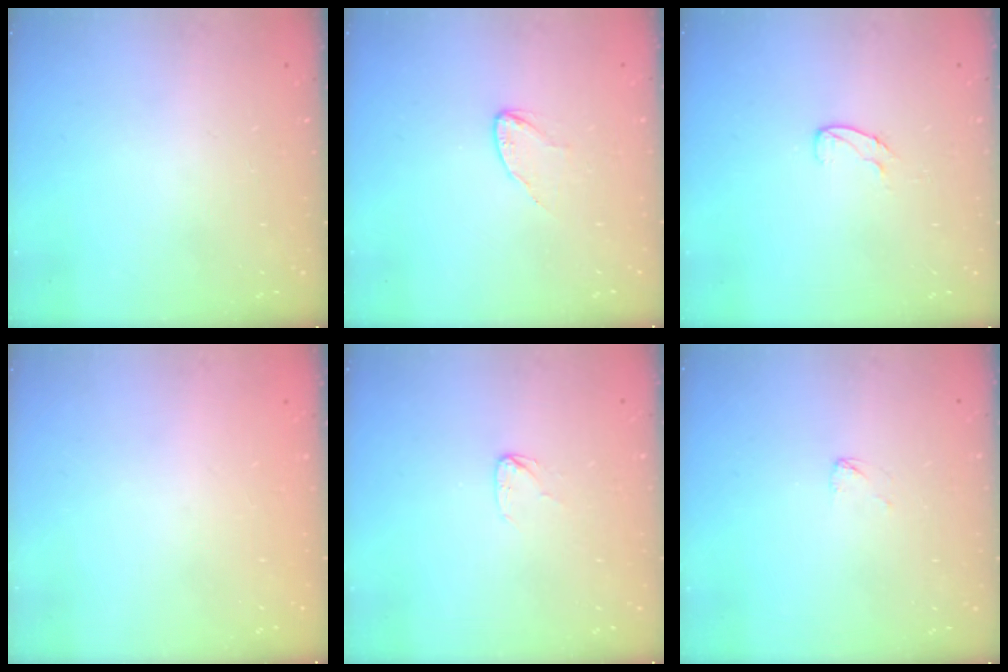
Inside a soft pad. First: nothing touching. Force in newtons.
{"total": 3.8, "press": 3.7, "slide": 0.4}
{"total": 5.5, "press": 5.4, "slide": 0.5}
{"total": 0.0}
{"total": 3.5, "press": 3.5, "slide": 0.2}
{"total": 1.9, "press": 1.9, "slide": 0.1}